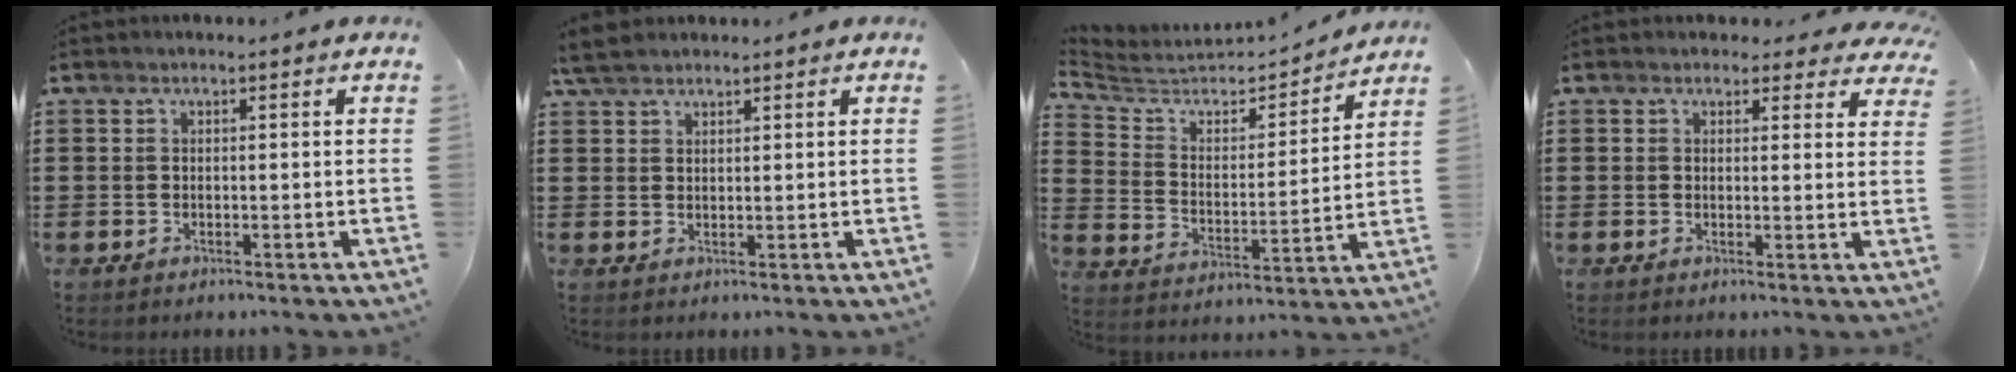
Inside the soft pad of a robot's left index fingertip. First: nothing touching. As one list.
[{"total": 3.5, "force": [2.9, 1.3, 1.5], "torque": [-0.039, 0.004, 0.056]}, {"total": 5.0, "force": [4.5, 1.6, 1.3], "torque": [-0.055, -0.036, 0.069]}, {"total": 2.1, "force": [1.8, 1.1, 0.5], "torque": [-0.003, -0.002, 0.028]}]